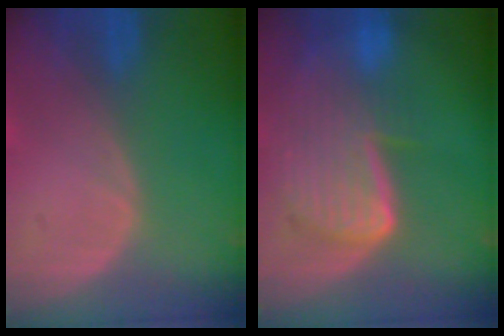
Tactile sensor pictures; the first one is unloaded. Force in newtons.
{"total": 9.1, "press": 8.0, "slide": 4.5}